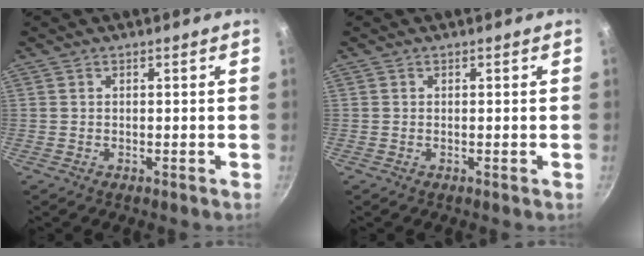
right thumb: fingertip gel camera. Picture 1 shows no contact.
{"total": 0.0}